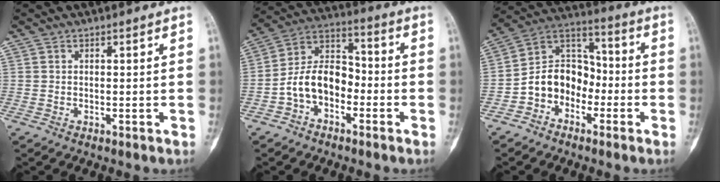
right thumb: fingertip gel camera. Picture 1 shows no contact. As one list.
[{"total": 11.0, "force": [-3.8, 7.4, 7.2], "torque": [-0.114, 0.052, -0.081]}, {"total": 11.1, "force": [-3.9, 8.7, 5.7], "torque": [-0.068, 0.062, -0.084]}]